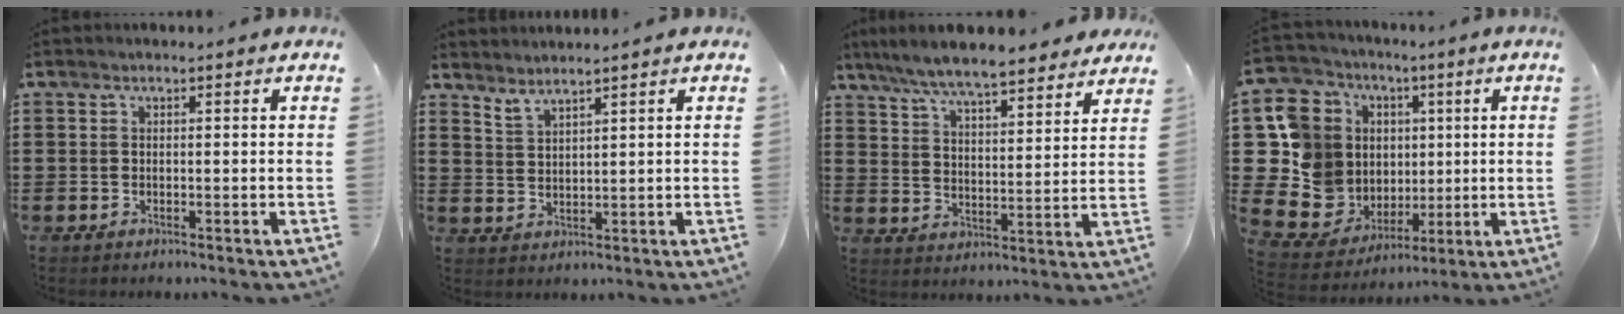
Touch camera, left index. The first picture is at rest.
{"total": 2.4, "force": [2.4, 0.0, 0.5], "torque": [-0.017, -0.003, 0.045]}
{"total": 7.1, "force": [6.5, 0.6, 2.7], "torque": [-0.079, -0.031, 0.115]}
{"total": 12.5, "force": [2.2, 11.9, 3.3], "torque": [-0.140, -0.033, 0.054]}